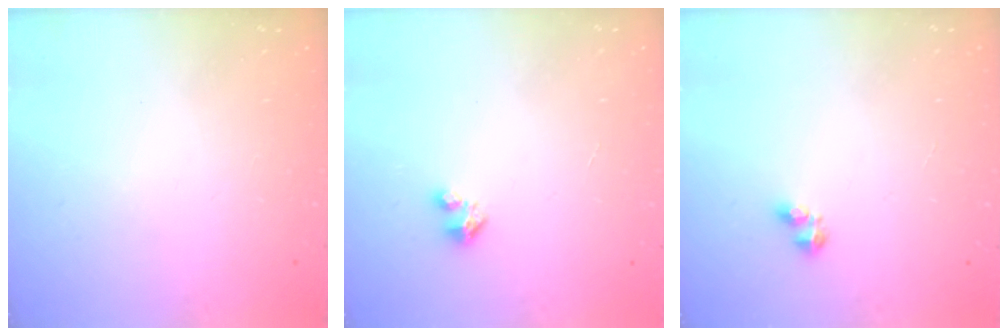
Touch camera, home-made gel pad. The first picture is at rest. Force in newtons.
{"total": 2.3, "press": 2.3, "slide": 0.3}
{"total": 2.5, "press": 2.5, "slide": 0.5}